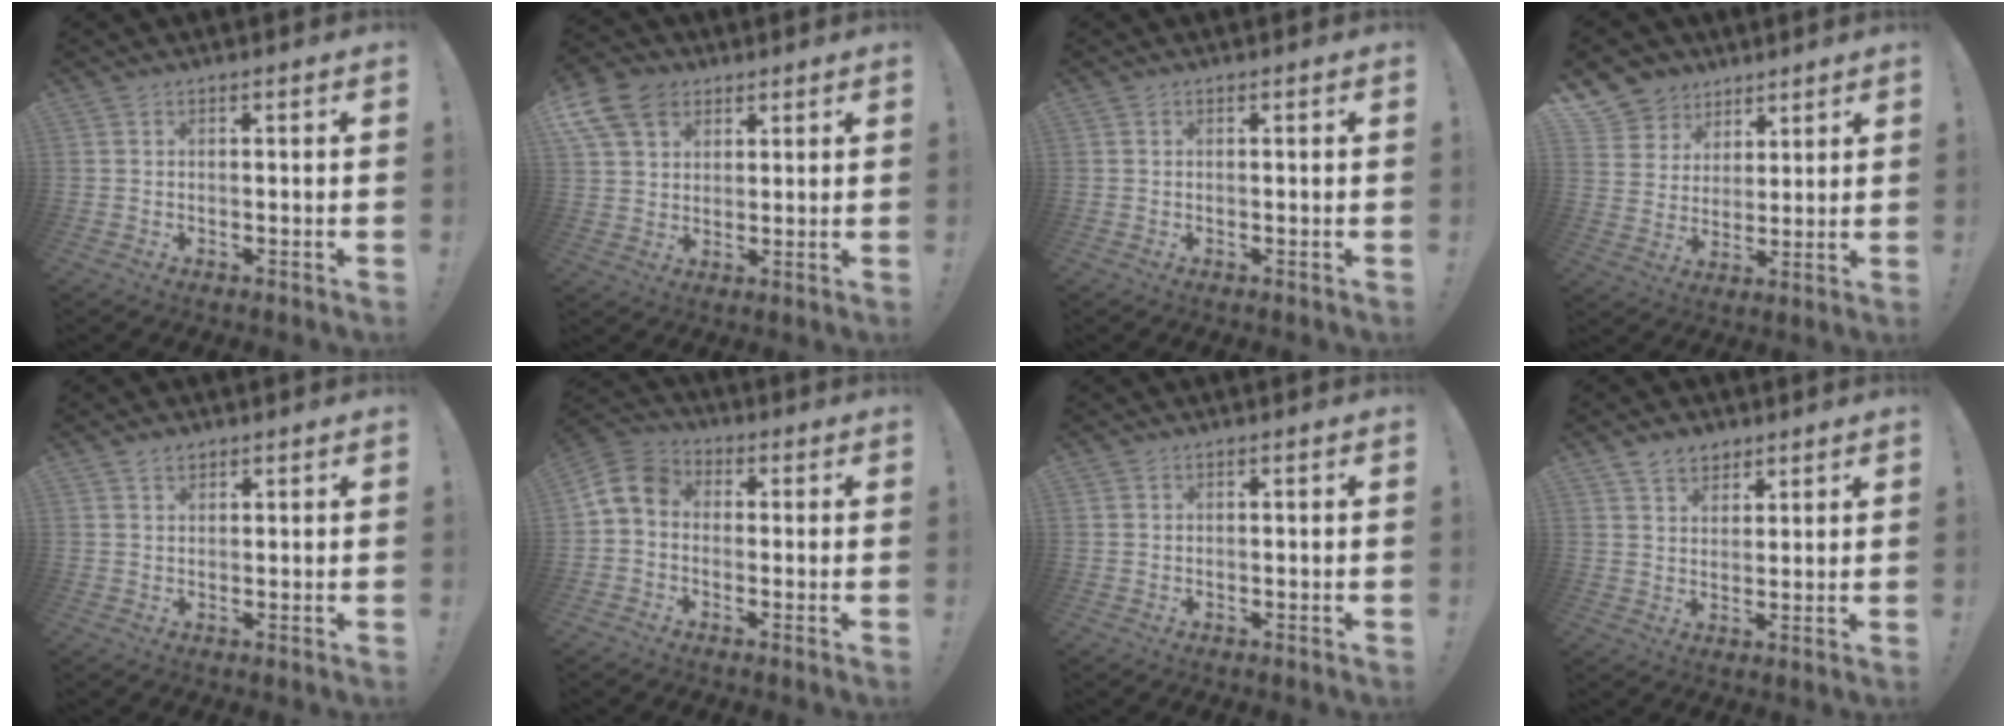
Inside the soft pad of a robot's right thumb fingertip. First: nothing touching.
{"total": 12.3, "force": [6.2, 8.8, 5.8], "torque": [-0.107, -0.026, 0.125]}
{"total": 0.0}
{"total": 9.0, "force": [5.2, 7.2, 1.0], "torque": [-0.022, -0.041, 0.108]}
{"total": 2.0, "force": [1.5, 1.2, 0.6], "torque": [-0.004, -0.005, 0.026]}
{"total": 8.1, "force": [-0.4, 6.1, 5.3], "torque": [-0.117, 0.022, -0.002]}
{"total": 0.6, "force": [0.3, 0.5, 0.0], "torque": [-0.002, 0.002, 0.007]}
{"total": 6.1, "force": [4.1, 4.2, 1.4], "torque": [-0.022, -0.020, 0.079]}